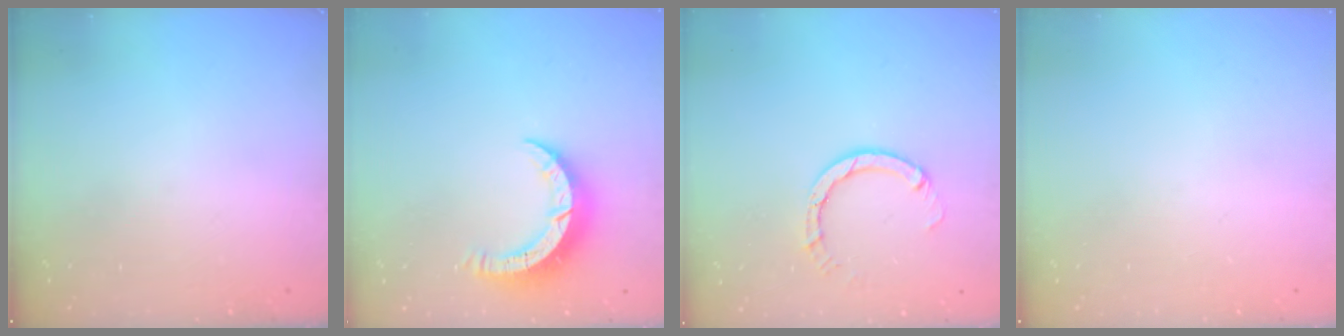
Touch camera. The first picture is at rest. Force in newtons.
{"total": 7.1, "press": 7.1, "slide": 0.4}
{"total": 4.5, "press": 4.5, "slide": 0.3}
{"total": 0.0}